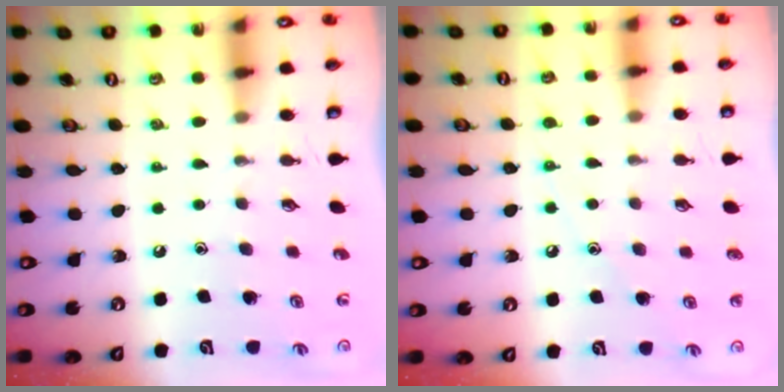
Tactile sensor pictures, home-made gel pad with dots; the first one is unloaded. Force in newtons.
{"total": 5.8, "press": 5.8, "slide": 0.7}